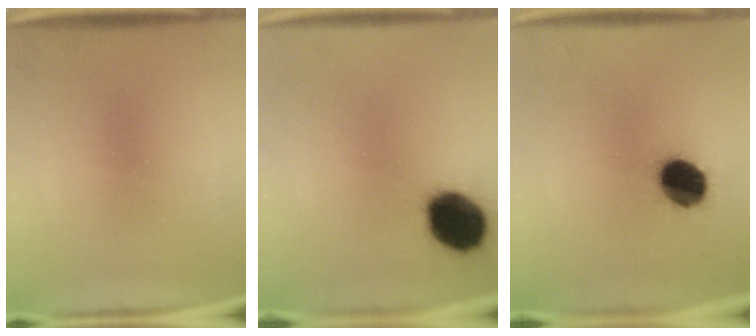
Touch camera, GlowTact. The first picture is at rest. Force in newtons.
{"total": 15.4}
{"total": 10.7}